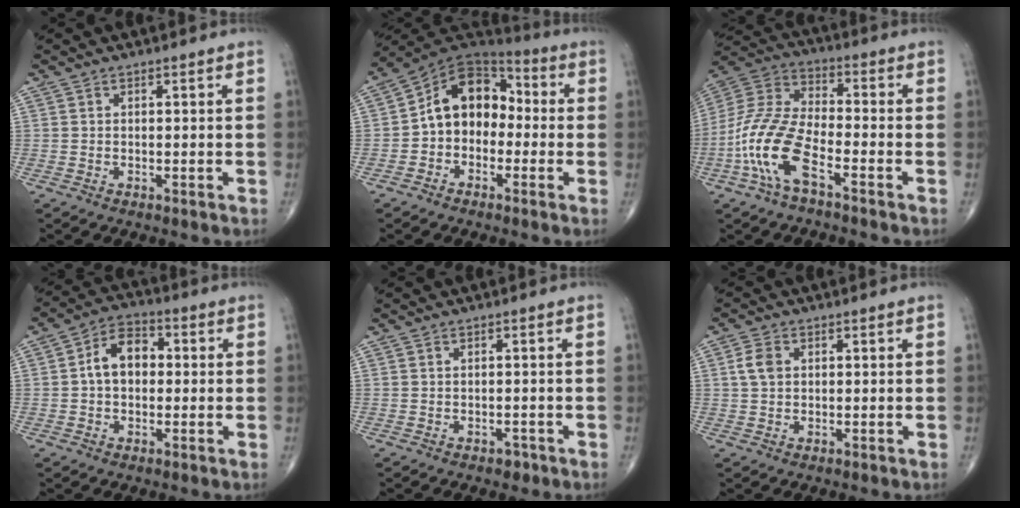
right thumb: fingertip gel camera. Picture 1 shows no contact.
{"total": 12.8, "force": [-1.1, 9.6, 8.4], "torque": [-0.104, 0.048, -0.037]}
{"total": 13.5, "force": [-5.8, 5.4, 11.0], "torque": [-0.244, 0.032, -0.119]}
{"total": 10.7, "force": [0.5, 7.5, 7.6], "torque": [-0.105, 0.030, -0.003]}
{"total": 1.3, "force": [-0.8, 0.9, 0.6], "torque": [-0.004, 0.003, -0.010]}
{"total": 3.6, "force": [0.8, 2.6, 2.4], "torque": [-0.049, 0.003, 0.014]}